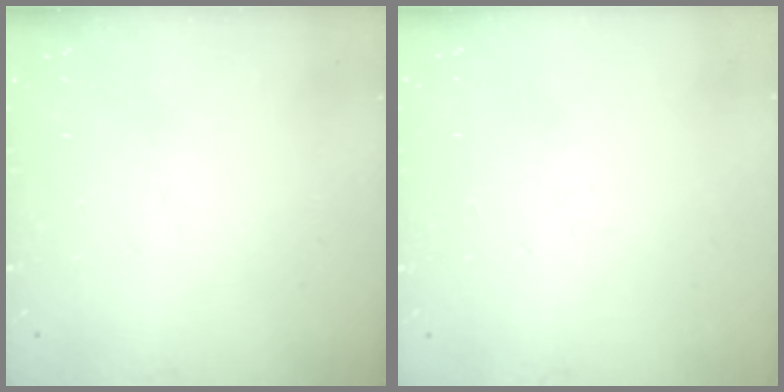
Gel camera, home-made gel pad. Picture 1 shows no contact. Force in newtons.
{"total": 2.0, "press": 1.9, "slide": 0.5}